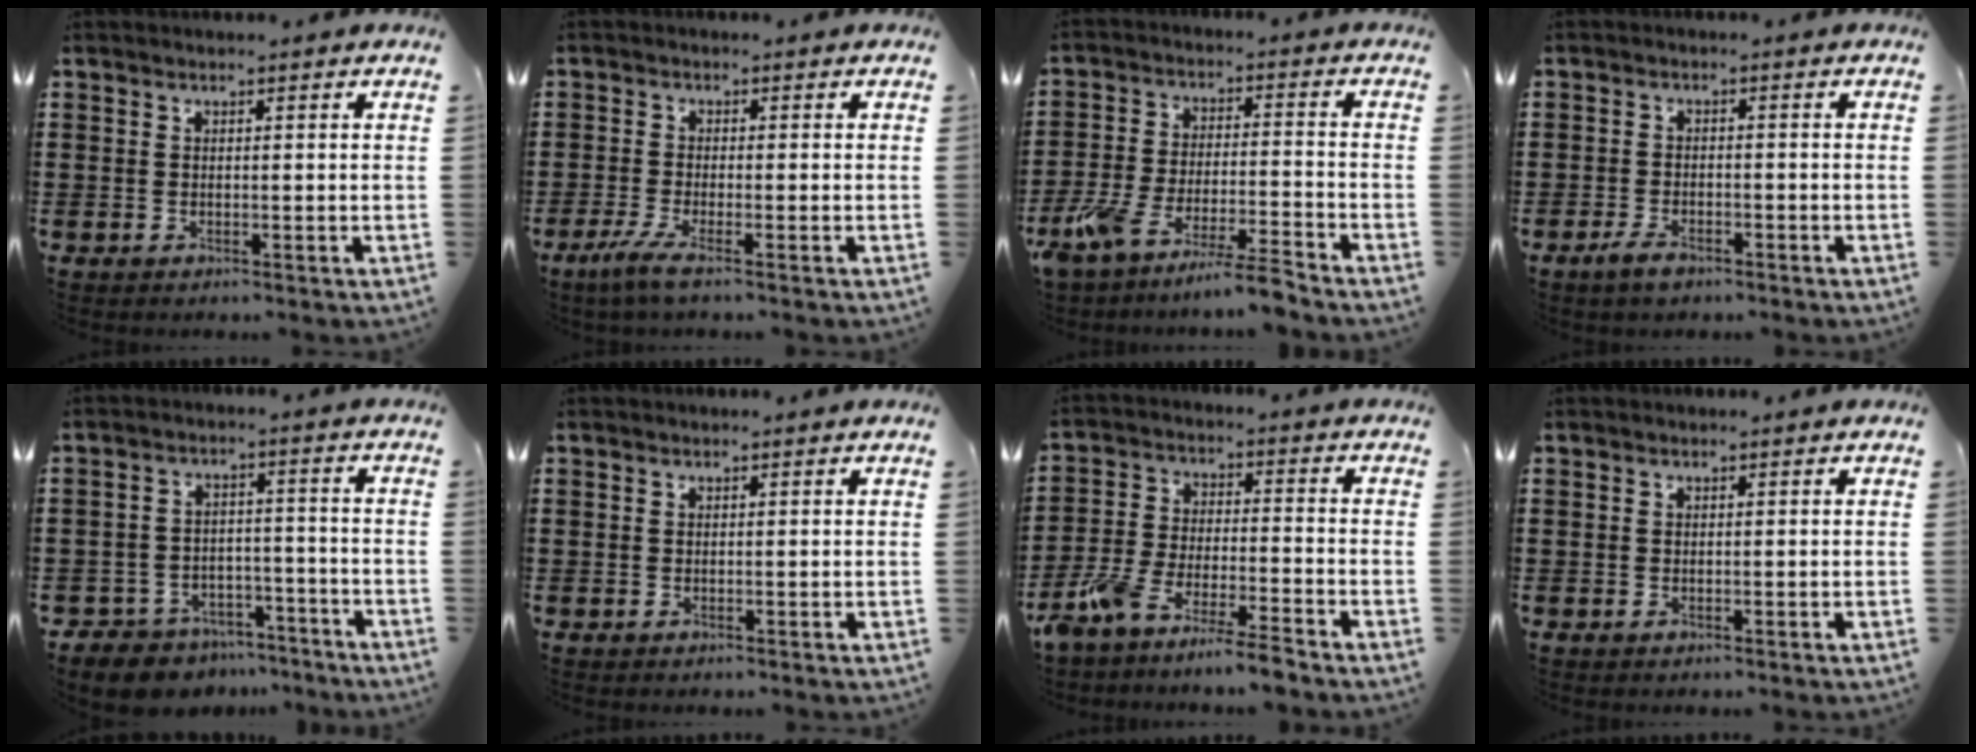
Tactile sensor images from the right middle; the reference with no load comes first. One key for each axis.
{"total": 3.1, "fx": -1.8, "fy": 0.1, "fz": 2.5, "tx": -0.066, "ty": -0.014, "tz": -0.036}
{"total": 8.3, "fx": -7.7, "fy": -0.5, "fz": 3.0, "tx": -0.071, "ty": -0.007, "tz": -0.155}
{"total": 2.4, "fx": -1.7, "fy": 1.0, "fz": 1.3, "tx": -0.031, "ty": -0.001, "tz": -0.034}
{"total": 6.0, "fx": -5.7, "fy": 1.8, "fz": 0.3, "tx": -0.018, "ty": 0.013, "tz": -0.117}
{"total": 0.0}
{"total": 7.4, "fx": -7.0, "fy": -0.4, "fz": 2.5, "tx": -0.061, "ty": -0.007, "tz": -0.139}
{"total": 0.0}